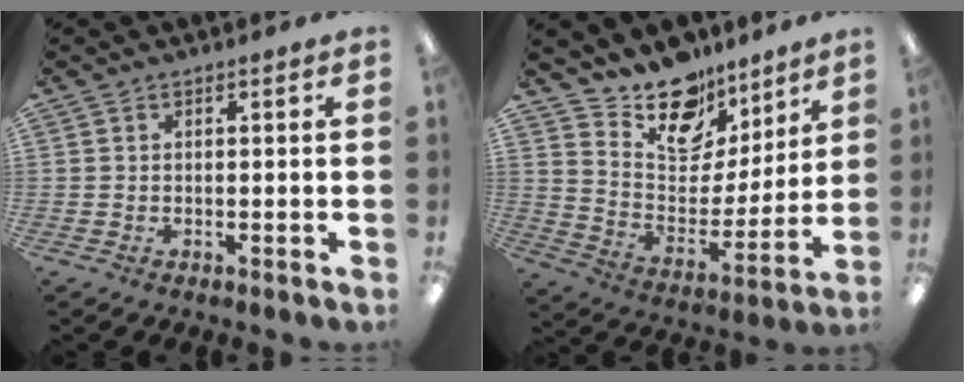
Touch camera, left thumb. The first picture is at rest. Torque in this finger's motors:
{"motor_torque": [0.37, 0.13, -0.14, -0.43, 0.07]}